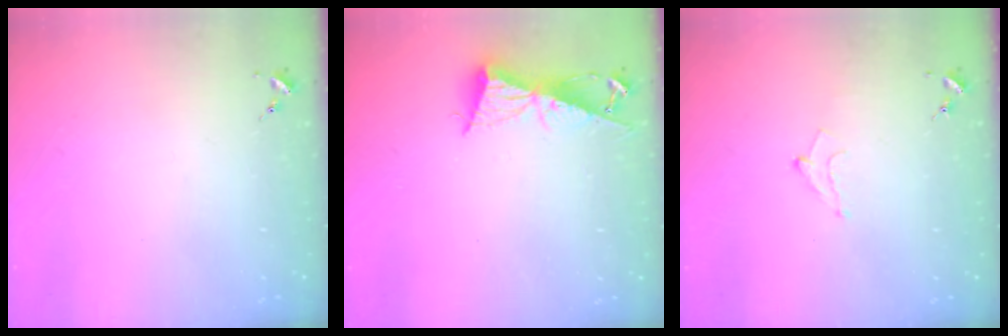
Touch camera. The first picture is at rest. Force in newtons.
{"total": 9.2, "press": 9.2, "slide": 0.3}
{"total": 6.1, "press": 6.1, "slide": 0.8}